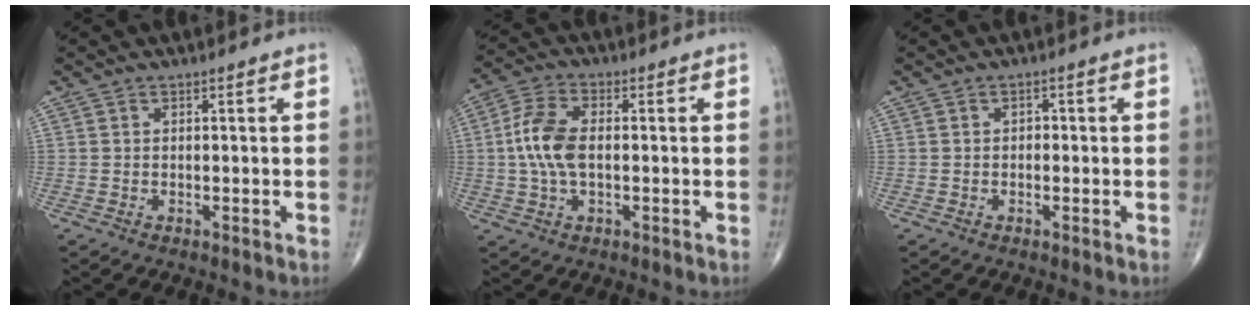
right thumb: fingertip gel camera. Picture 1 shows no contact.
{"total": 8.8, "force": [0.0, 4.6, 7.5], "torque": [-0.164, 0.017, -0.002]}
{"total": 1.1, "force": [-0.1, 0.8, 0.7], "torque": [-0.002, 0.003, -0.006]}